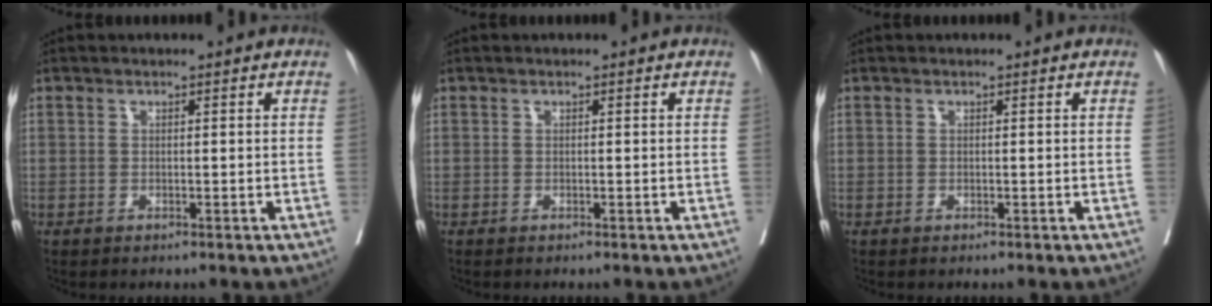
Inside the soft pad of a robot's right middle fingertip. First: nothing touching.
{"total": 0.0}
{"total": 0.0}